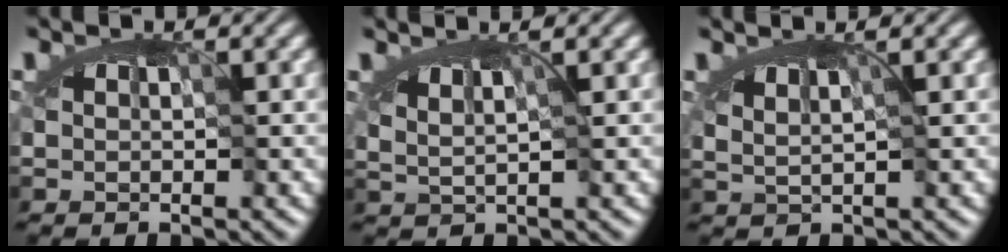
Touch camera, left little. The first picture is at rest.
{"total": 1.1, "force": [0.1, 0.2, 1.0], "torque": [-0.010, 0.001, -0.003]}
{"total": 0.8, "force": [0.1, 0.0, 0.8], "torque": [-0.007, -0.001, -0.004]}